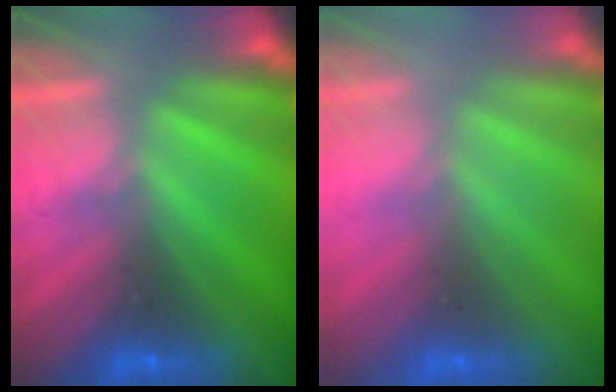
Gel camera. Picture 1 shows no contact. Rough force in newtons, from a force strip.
{"total": 2.9}